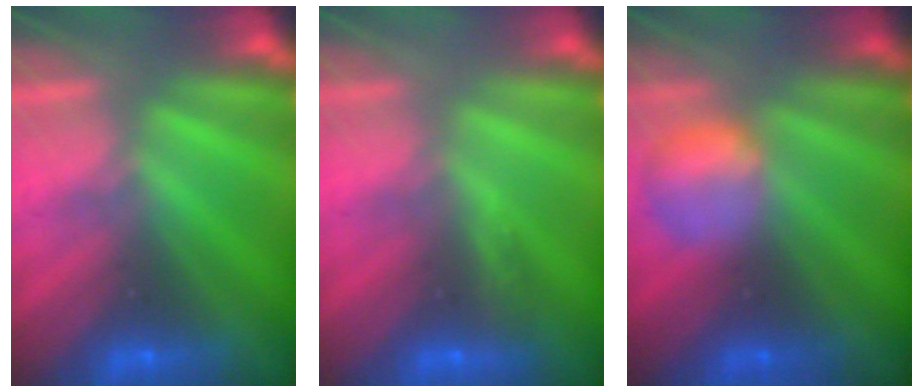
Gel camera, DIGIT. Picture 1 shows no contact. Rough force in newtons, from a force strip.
{"total": 2.9}
{"total": 2.4}